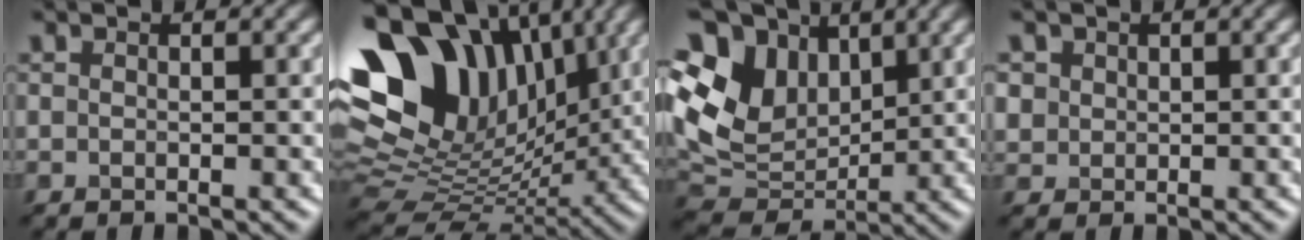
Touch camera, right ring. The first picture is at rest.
{"total": 14.3, "force": [5.7, 9.3, 9.2], "torque": [-0.191, 0.024, 0.121]}
{"total": 10.0, "force": [4.5, 6.9, 5.6], "torque": [-0.138, 0.029, 0.094]}
{"total": 1.3, "force": [0.8, 0.9, -0.6], "torque": [-0.002, 0.010, 0.026]}